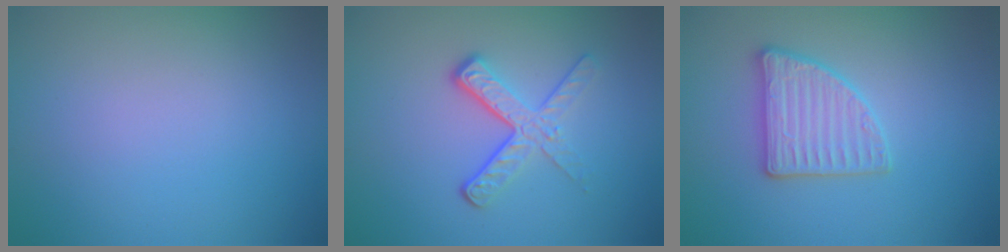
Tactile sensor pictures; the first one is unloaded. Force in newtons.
{"total": 3.7, "press": 2.3, "slide": 3.0}
{"total": 2.9, "press": 2.8, "slide": 0.5}